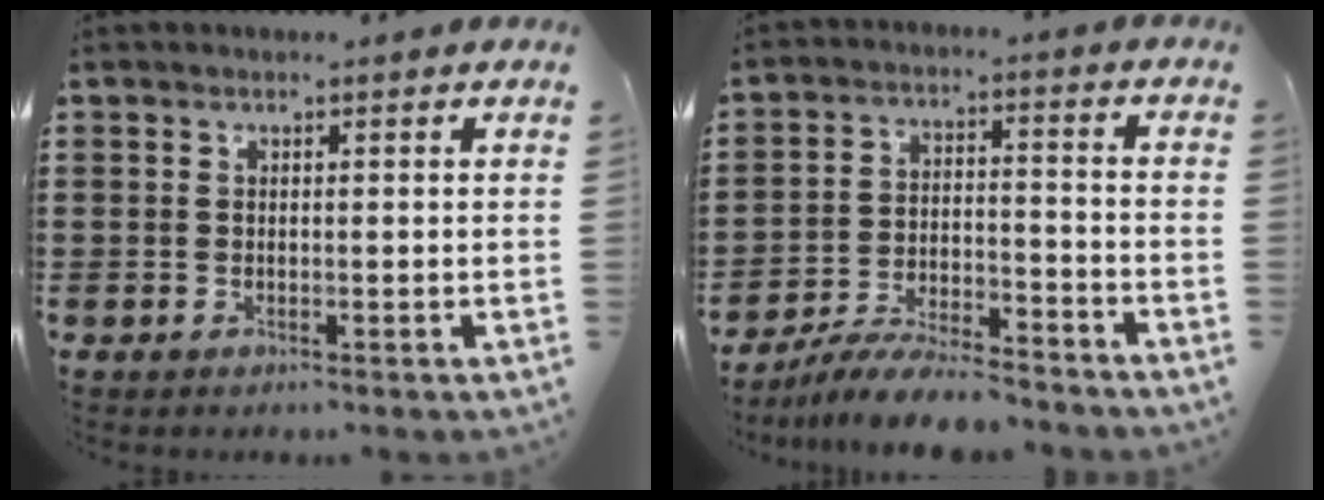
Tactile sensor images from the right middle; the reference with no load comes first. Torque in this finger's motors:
{"motor_torque": [1.51, -0.62, 0.55, 0.12]}